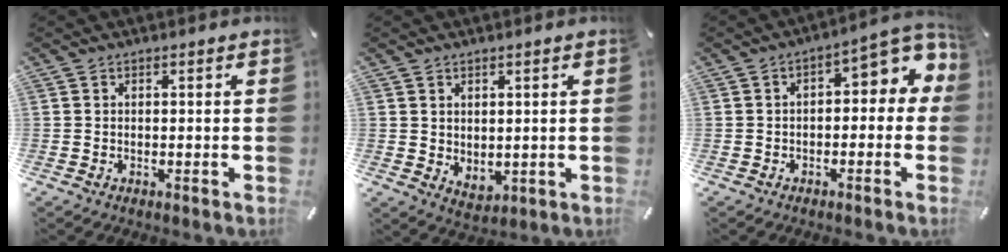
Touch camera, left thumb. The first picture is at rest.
{"total": 3.2, "force": [2.3, 2.2, 0.1], "torque": [0.001, -0.012, 0.043]}
{"total": 8.0, "force": [2.1, 4.2, 6.5], "torque": [-0.078, -0.022, 0.027]}